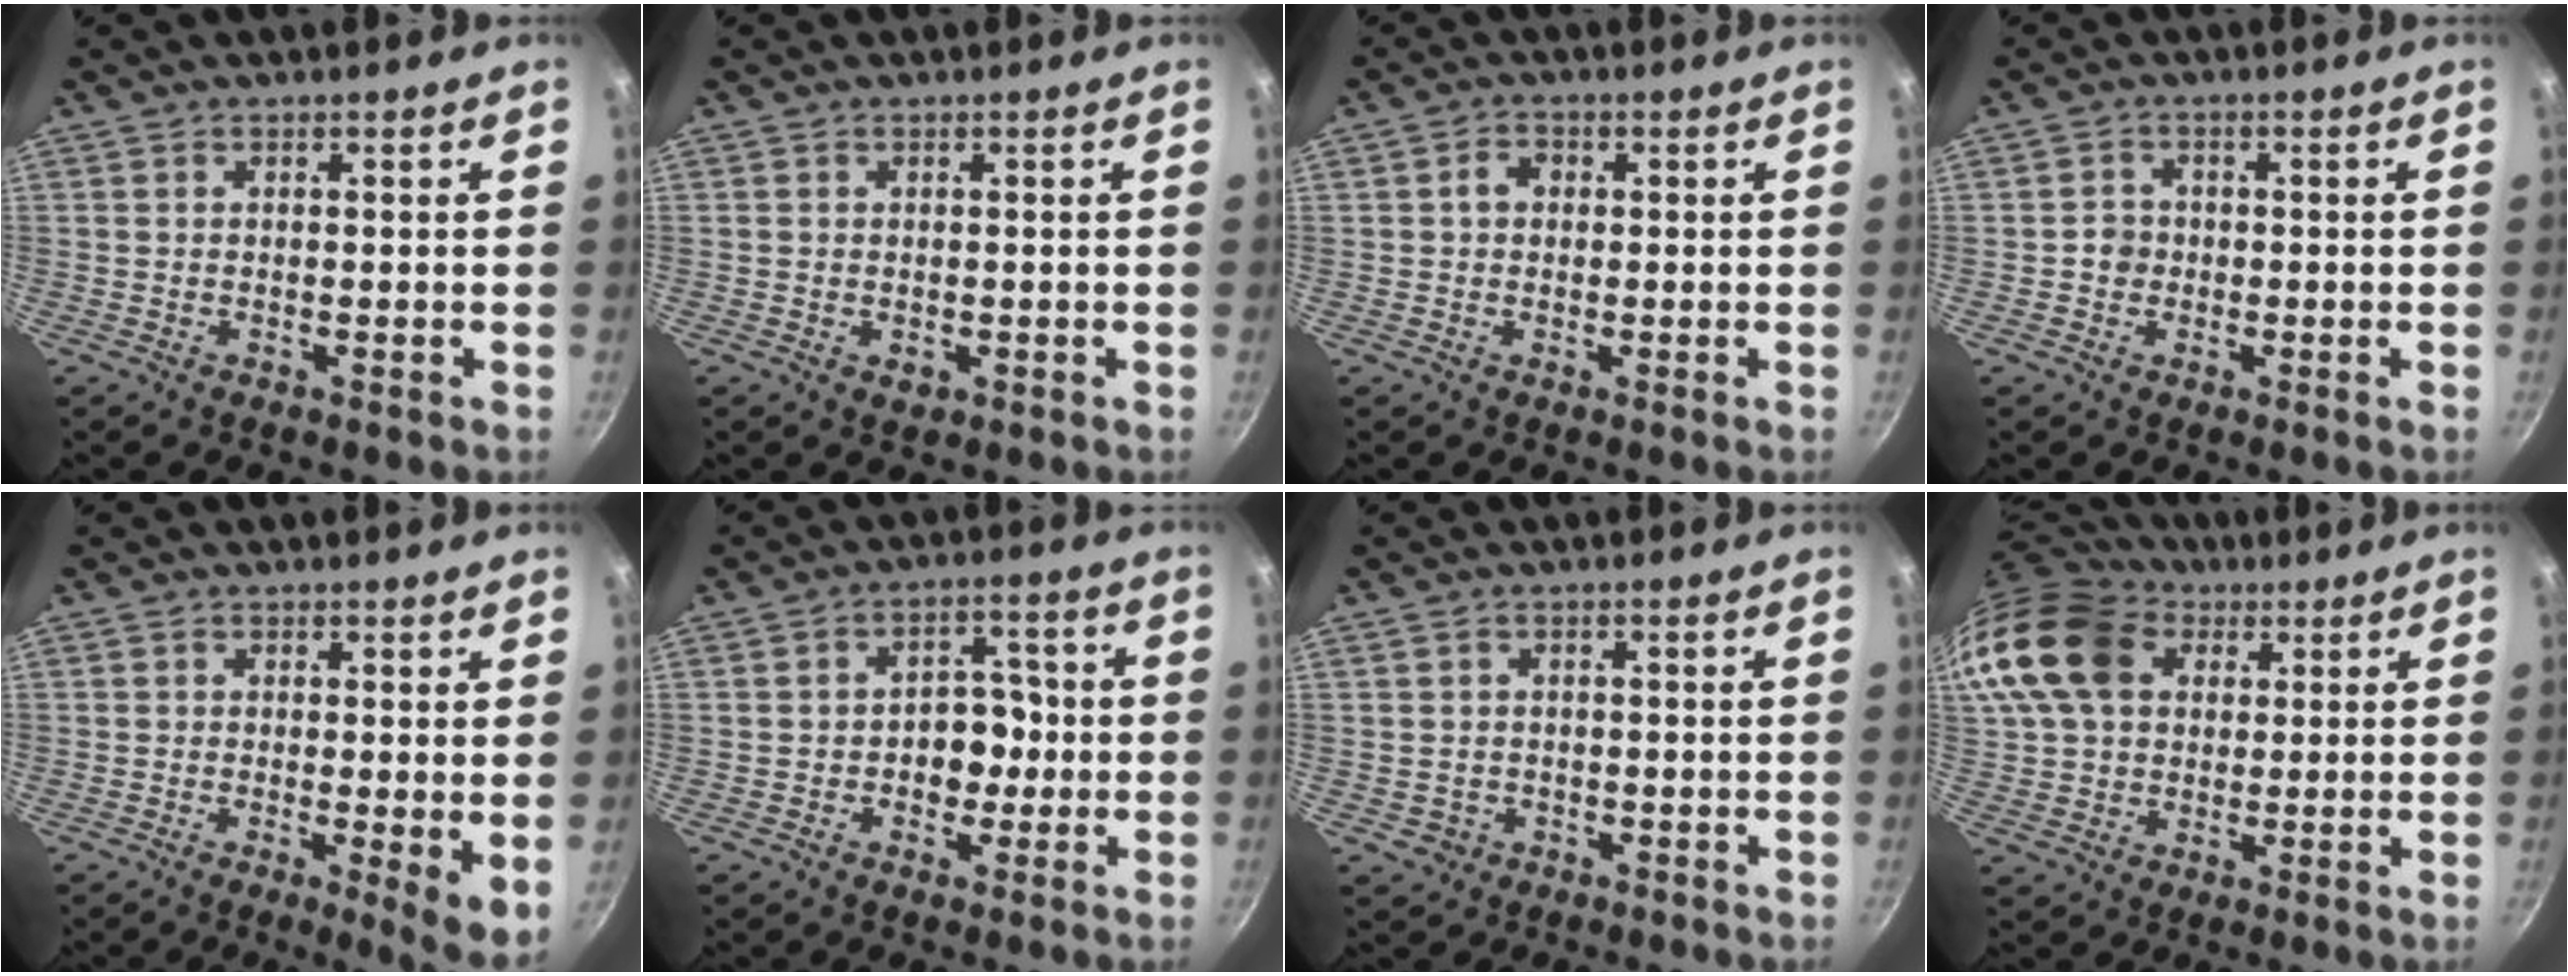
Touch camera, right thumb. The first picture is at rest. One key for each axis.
{"total": 1.2, "fx": -0.1, "fy": 0.9, "fz": 0.7, "tx": -0.009, "ty": -0.002, "tz": -0.002}
{"total": 2.7, "fx": 0.3, "fy": 2.2, "fz": 1.6, "tx": -0.014, "ty": 0.007, "tz": 0.002}
{"total": 2.8, "fx": -0.6, "fy": 2.6, "fz": 1.0, "tx": 0.002, "ty": 0.009, "tz": -0.014}
{"total": 5.7, "fx": 0.1, "fy": 1.5, "fz": 5.5, "tx": -0.071, "ty": -0.021, "tz": -0.001}
{"total": 6.6, "fx": -0.9, "fy": 5.0, "fz": 4.3, "tx": -0.008, "ty": 0.017, "tz": -0.016}
{"total": 2.9, "fx": -0.8, "fy": 2.7, "fz": 0.8, "tx": -0.003, "ty": 0.007, "tz": -0.002}
{"total": 20.8, "fx": 6.9, "fy": 15.5, "fz": 12.1, "tx": -0.263, "ty": 0.028, "tz": 0.116}